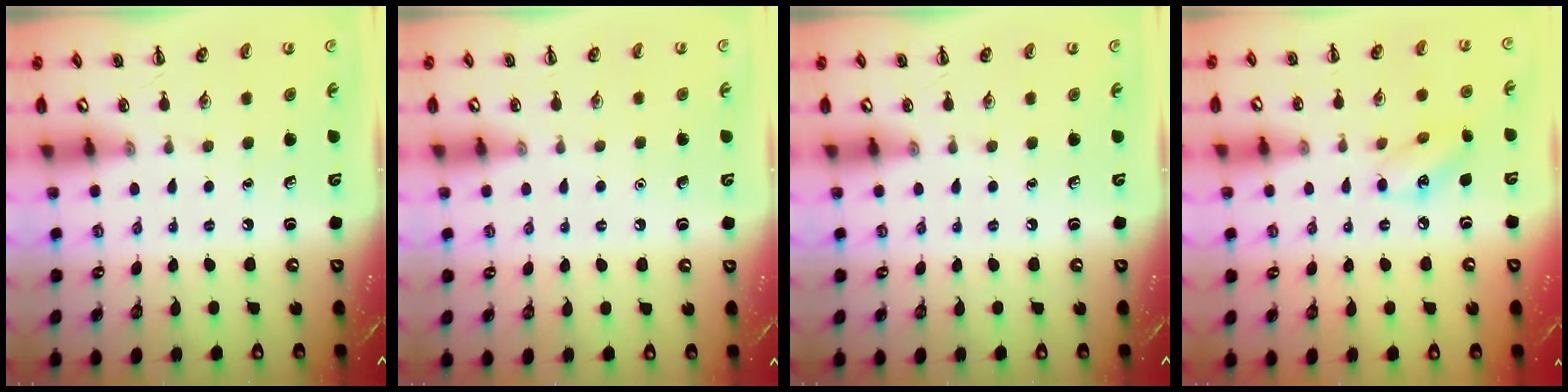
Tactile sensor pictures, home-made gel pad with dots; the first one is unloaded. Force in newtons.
{"total": 1.5, "press": 1.5, "slide": 0.1}
{"total": 0.0}
{"total": 7.8, "press": 7.8, "slide": 0.7}